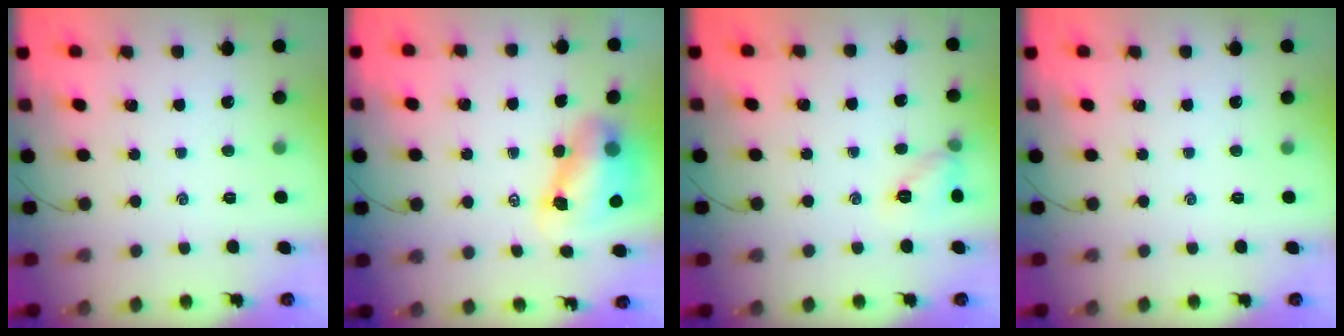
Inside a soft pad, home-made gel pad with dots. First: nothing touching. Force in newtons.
{"total": 8.4, "press": 8.3, "slide": 1.7}
{"total": 7.2, "press": 7.0, "slide": 1.6}
{"total": 0.0}